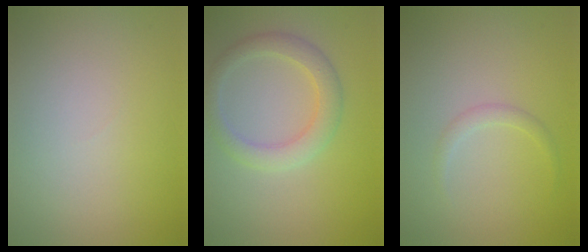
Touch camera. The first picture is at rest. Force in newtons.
{"total": 3.0, "press": 3.0, "slide": 0.1}
{"total": 1.0, "press": 1.0, "slide": 0.1}